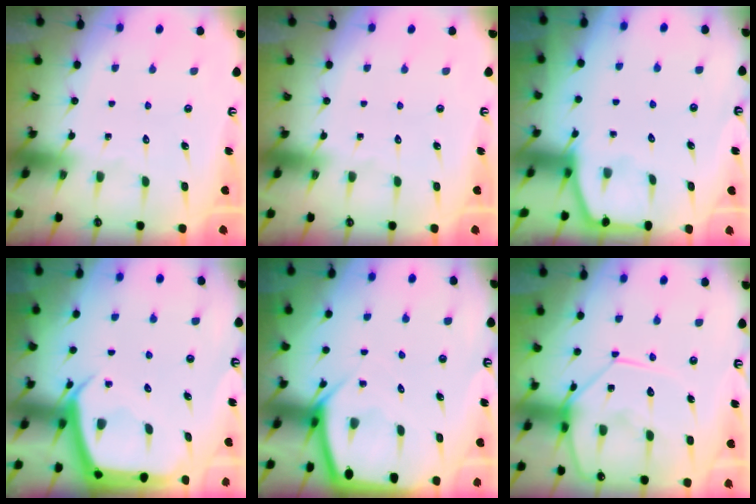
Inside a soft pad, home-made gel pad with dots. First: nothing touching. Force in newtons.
{"total": 0.0}
{"total": 1.2, "press": 1.2, "slide": 0.3}
{"total": 5.4, "press": 5.4, "slide": 0.4}
{"total": 3.5, "press": 3.4, "slide": 0.4}
{"total": 12.7, "press": 12.6, "slide": 1.0}